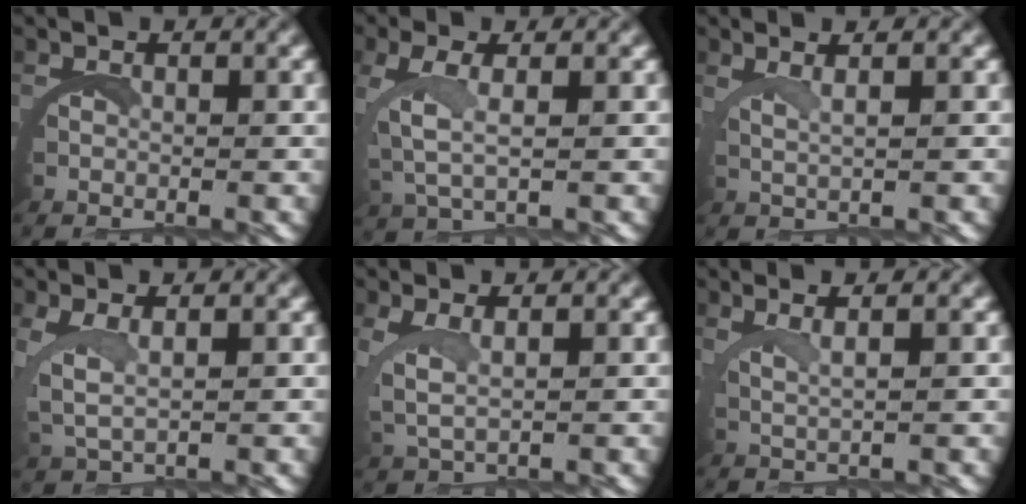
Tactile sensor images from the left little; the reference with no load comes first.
{"total": 3.1, "force": [1.2, 0.7, 2.7], "torque": [-0.078, -0.005, 0.032]}
{"total": 2.2, "force": [1.6, -0.8, 1.2], "torque": [-0.030, 0.001, 0.033]}
{"total": 2.8, "force": [1.4, 1.3, 2.1], "torque": [-0.069, -0.009, 0.037]}
{"total": 2.6, "force": [1.5, 1.0, 1.9], "torque": [-0.063, -0.007, 0.036]}
{"total": 2.4, "force": [1.8, -0.7, 1.5], "torque": [-0.036, 0.002, 0.035]}